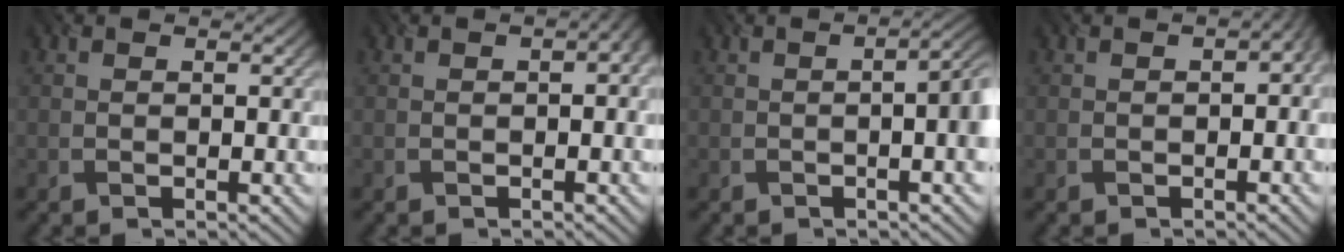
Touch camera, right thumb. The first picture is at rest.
{"total": 2.3, "force": [-0.1, 1.3, 1.9], "torque": [-0.024, -0.001, 0.002]}
{"total": 5.0, "force": [-0.5, 1.7, 4.7], "torque": [-0.058, 0.000, -0.003]}
{"total": 2.8, "force": [-0.3, 1.8, 2.2], "torque": [-0.023, -0.007, -0.003]}